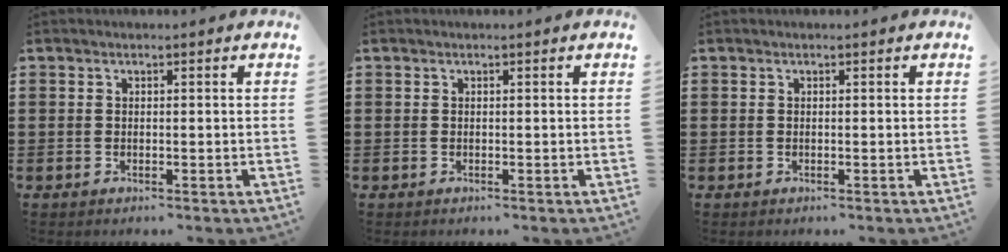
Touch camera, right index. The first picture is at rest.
{"total": 0.0}
{"total": 0.0}